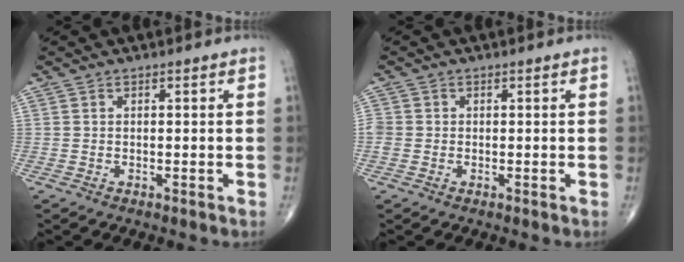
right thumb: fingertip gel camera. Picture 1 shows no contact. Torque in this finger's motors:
{"motor_torque": [0.28, -0.28, 0.28, 0.16, 0.01]}